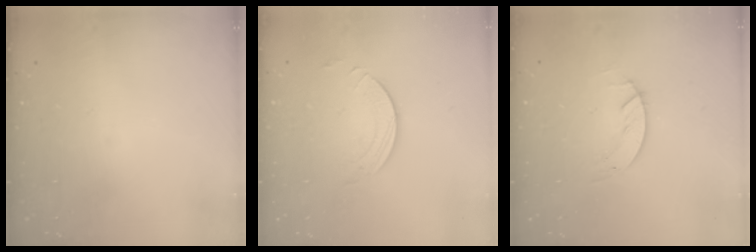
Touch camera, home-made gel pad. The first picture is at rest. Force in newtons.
{"total": 2.7, "press": 2.7, "slide": 0.2}
{"total": 1.4, "press": 1.4, "slide": 0.2}